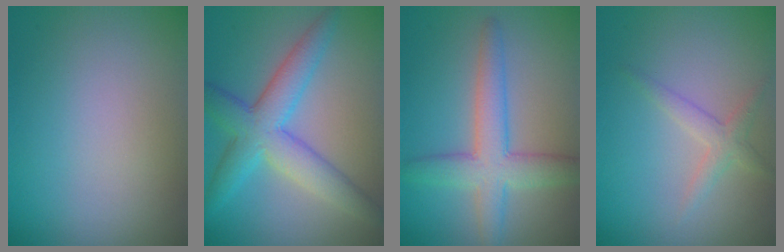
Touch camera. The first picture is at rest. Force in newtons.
{"total": 6.1, "press": 6.1, "slide": 0.1}
{"total": 5.0, "press": 5.0, "slide": 0.2}
{"total": 1.8, "press": 1.8, "slide": 0.1}